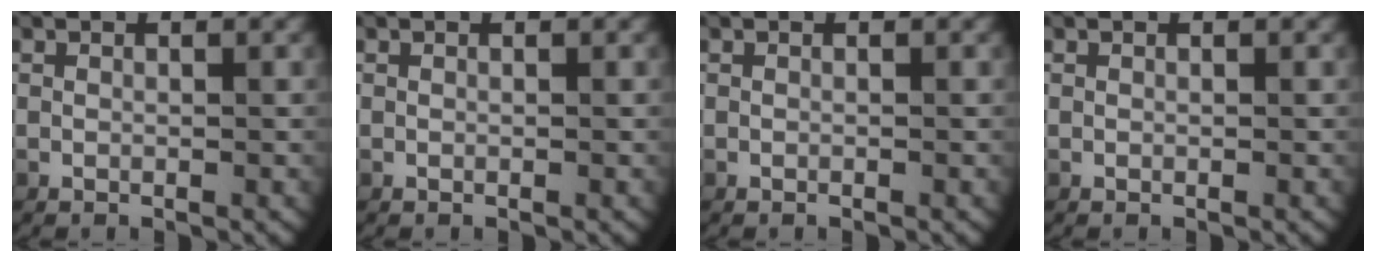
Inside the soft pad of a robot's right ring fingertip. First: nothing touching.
{"total": 0.0}
{"total": 0.0}
{"total": 0.0}